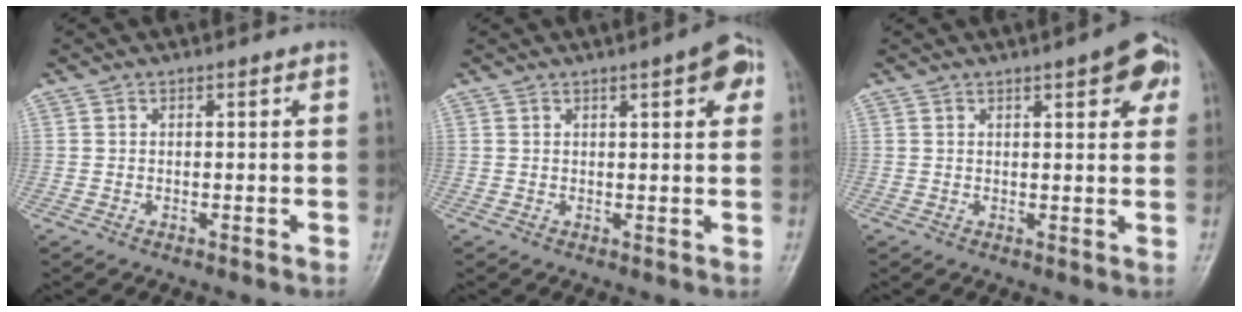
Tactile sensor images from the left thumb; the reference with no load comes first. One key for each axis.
{"total": 5.3, "fx": 2.3, "fy": 1.5, "fz": 4.6, "tx": -0.046, "ty": 0.000, "tz": 0.024}
{"total": 7.1, "fx": 3.3, "fy": 2.3, "fz": 5.9, "tx": -0.054, "ty": -0.002, "tz": 0.035}